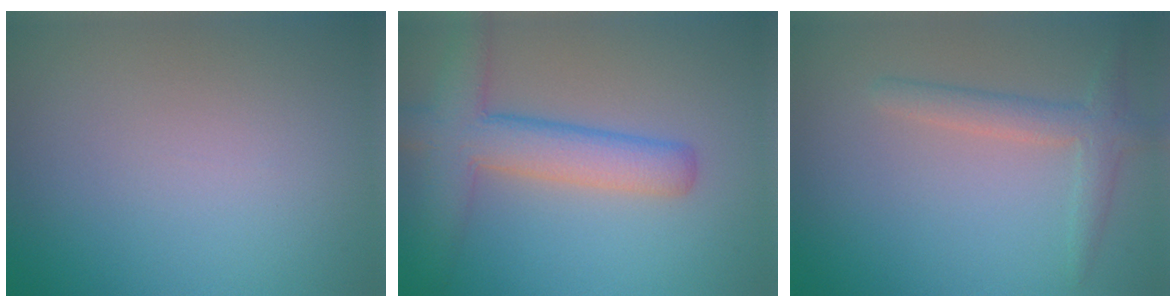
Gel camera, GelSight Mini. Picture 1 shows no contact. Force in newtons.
{"total": 5.9, "press": 5.9, "slide": 0.3}
{"total": 2.6, "press": 2.6, "slide": 0.1}